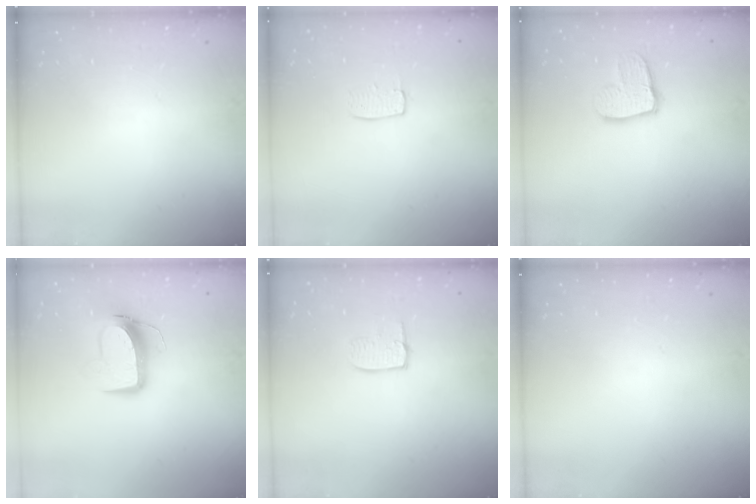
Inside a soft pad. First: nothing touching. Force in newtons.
{"total": 5.6, "press": 5.6, "slide": 0.4}
{"total": 11.4, "press": 11.4, "slide": 1.0}
{"total": 11.1, "press": 11.0, "slide": 1.0}
{"total": 7.7, "press": 7.7, "slide": 0.6}
{"total": 0.0}